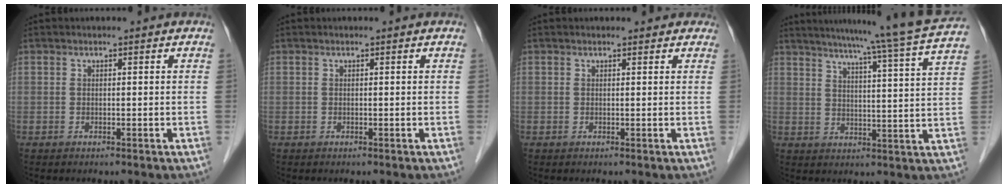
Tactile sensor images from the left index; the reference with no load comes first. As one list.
[{"total": 0.0}, {"total": 2.1, "force": [1.8, 1.0, 0.5], "torque": [-0.005, 0.009, 0.011]}, {"total": 19.4, "force": [16.5, -2.0, 10.0], "torque": [-0.160, -0.032, 0.201]}]